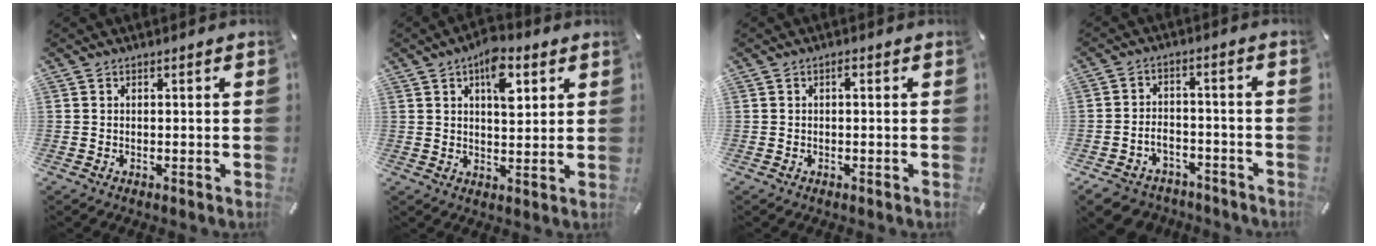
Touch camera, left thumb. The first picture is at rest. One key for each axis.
{"total": 9.5, "fx": 3.9, "fy": 5.1, "fz": 7.0, "tx": -0.087, "ty": -0.012, "tz": 0.062}
{"total": 1.1, "fx": 0.0, "fy": 0.4, "fz": 1.0, "tx": -0.021, "ty": 0.003, "tz": -0.001}
{"total": 6.9, "fx": -4.4, "fy": 4.7, "fz": 2.4, "tx": -0.052, "ty": 0.024, "tz": -0.082}